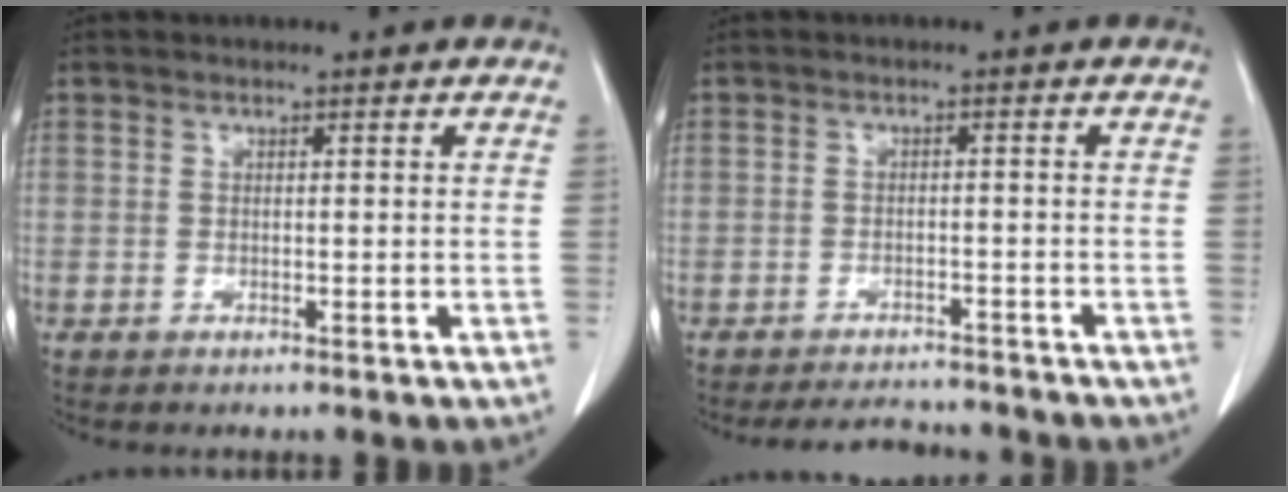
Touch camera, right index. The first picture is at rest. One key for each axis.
{"total": 5.3, "fx": -5.1, "fy": 1.3, "fz": 0.5, "tx": -0.004, "ty": 0.000, "tz": -0.072}